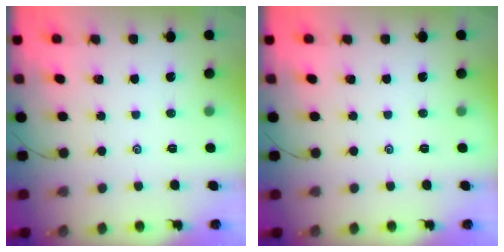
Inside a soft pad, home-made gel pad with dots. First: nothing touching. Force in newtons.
{"total": 0.0}